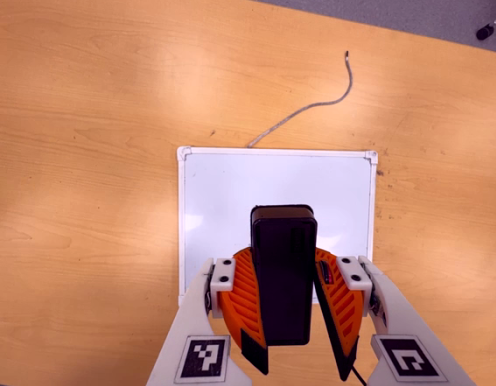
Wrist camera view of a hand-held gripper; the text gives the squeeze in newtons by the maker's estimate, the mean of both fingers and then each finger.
{"total": 11.4, "left": 10.4, "right": 12.4}